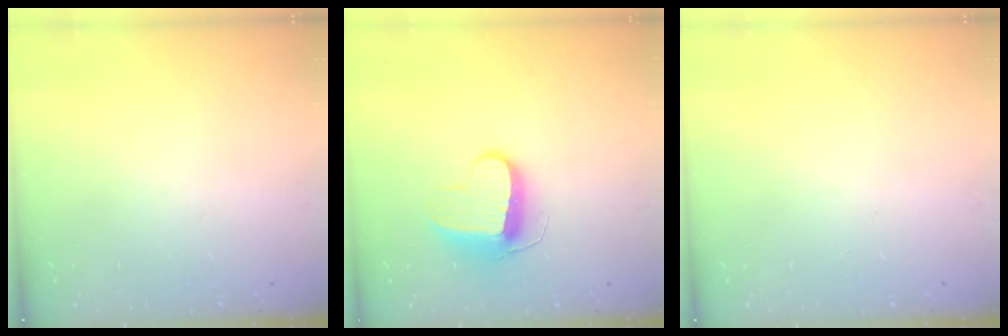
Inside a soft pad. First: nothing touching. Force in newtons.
{"total": 10.3, "press": 10.3, "slide": 0.4}
{"total": 0.0}